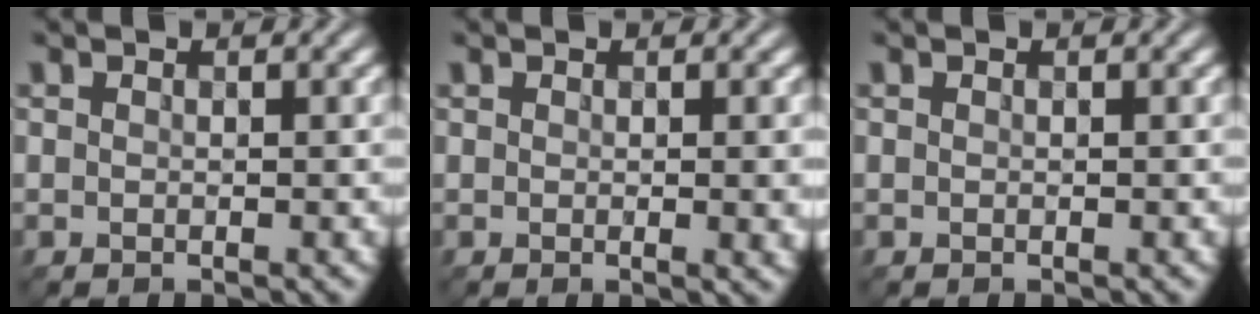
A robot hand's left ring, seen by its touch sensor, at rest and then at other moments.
{"total": 2.6, "force": [0.1, 0.7, 2.5], "torque": [-0.024, 0.000, 0.001]}
{"total": 0.0}